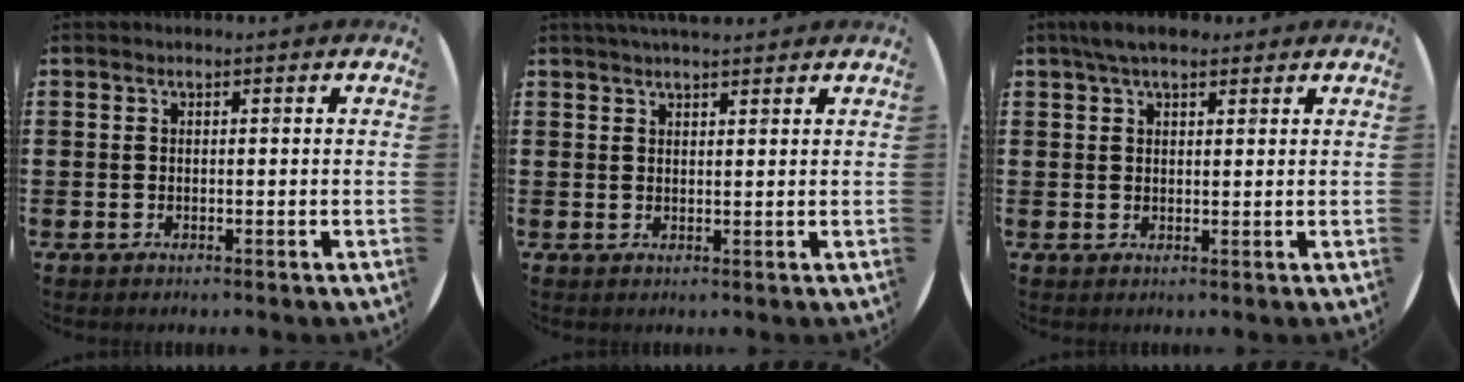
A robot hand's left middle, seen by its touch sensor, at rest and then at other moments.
{"total": 2.4, "force": [2.2, 0.3, 0.8], "torque": [-0.020, 0.001, 0.041]}
{"total": 3.5, "force": [2.7, 1.2, 1.9], "torque": [-0.044, 0.007, 0.050]}